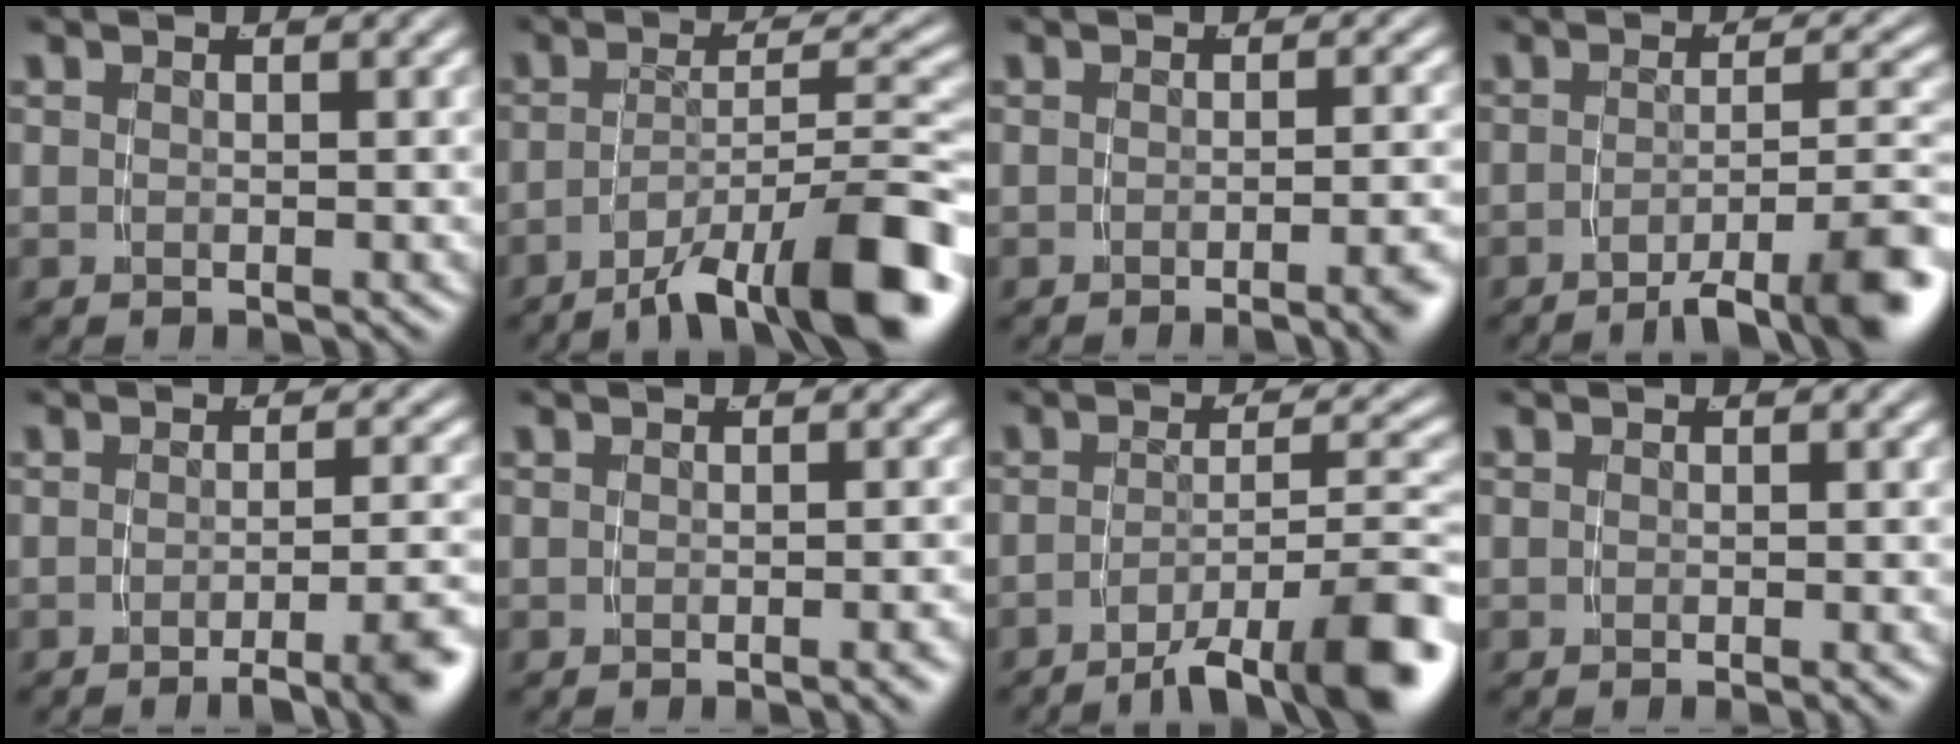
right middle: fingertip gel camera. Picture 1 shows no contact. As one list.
[{"total": 8.6, "force": [-5.1, 1.7, 6.7], "torque": [-0.088, -0.006, -0.074]}, {"total": 2.8, "force": [-2.0, -0.2, 1.9], "torque": [-0.017, 0.010, -0.037]}, {"total": 7.3, "force": [-4.8, 1.2, 5.3], "torque": [-0.062, -0.004, -0.075]}, {"total": 5.4, "force": [-3.6, 0.6, 3.9], "torque": [-0.036, 0.005, -0.060]}, {"total": 0.9, "force": [-0.7, -0.2, 0.6], "torque": [-0.010, 0.007, -0.013]}, {"total": 7.9, "force": [-5.0, 1.6, 5.9], "torque": [-0.075, -0.009, -0.073]}, {"total": 0.6, "force": [-0.4, -0.1, 0.4], "torque": [-0.005, 0.006, -0.009]}]